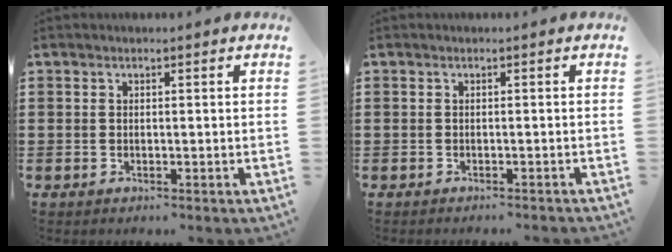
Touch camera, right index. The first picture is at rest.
{"total": 0.5, "force": [-0.5, 0.0, 0.1], "torque": [-0.004, -0.001, -0.010]}